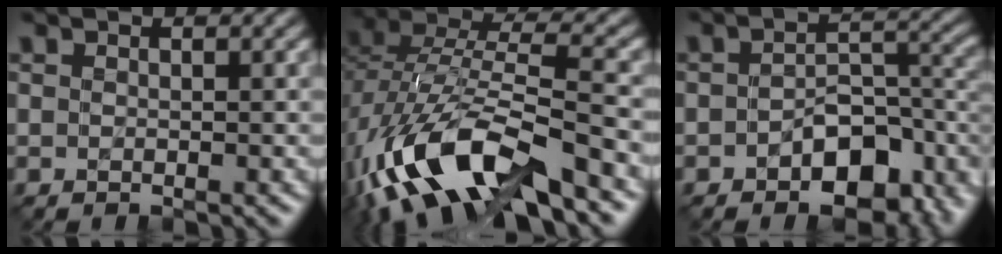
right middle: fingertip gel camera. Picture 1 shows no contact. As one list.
[{"total": 14.0, "force": [-7.7, 5.0, 10.6], "torque": [-0.210, 0.002, -0.141]}, {"total": 7.7, "force": [-3.1, 4.2, 5.6], "torque": [-0.065, -0.003, -0.051]}]